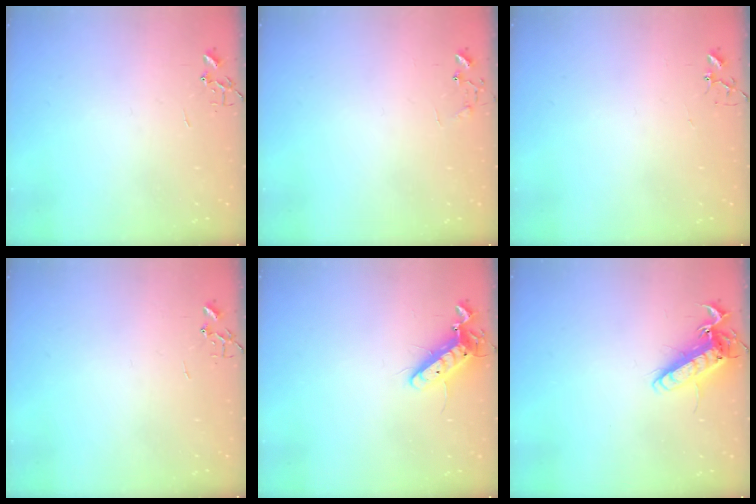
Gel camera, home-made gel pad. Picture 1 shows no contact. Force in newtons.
{"total": 5.3, "press": 5.2, "slide": 0.4}
{"total": 2.9, "press": 2.9, "slide": 0.2}
{"total": 0.0}
{"total": 11.6, "press": 11.4, "slide": 2.3}
{"total": 14.6, "press": 14.4, "slide": 2.0}